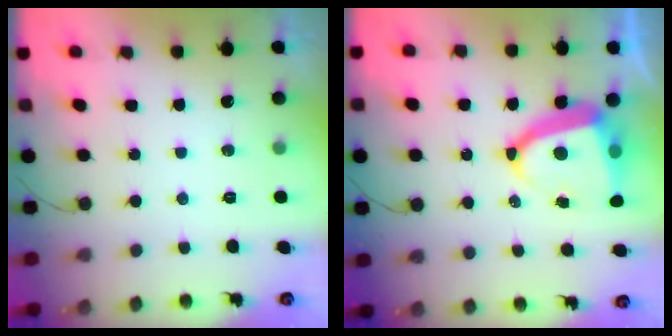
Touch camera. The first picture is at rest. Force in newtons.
{"total": 12.1, "press": 12.0, "slide": 1.1}